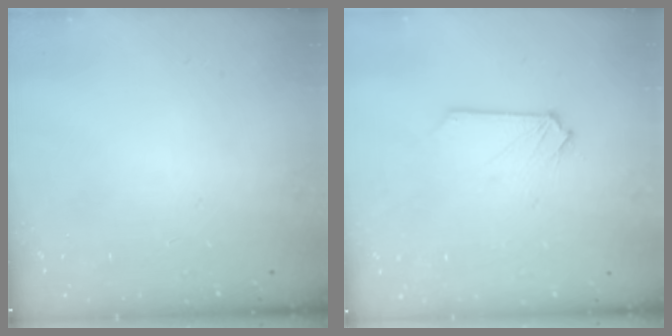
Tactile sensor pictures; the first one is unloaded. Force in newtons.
{"total": 0.0}